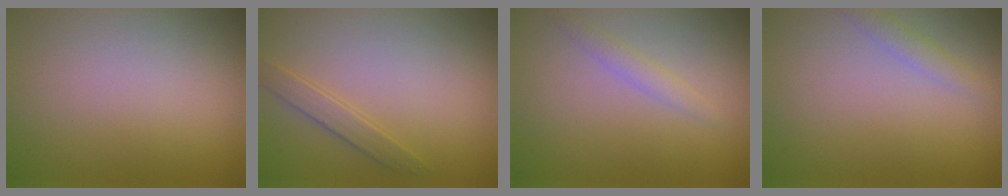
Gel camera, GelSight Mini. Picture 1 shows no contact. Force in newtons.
{"total": 1.6, "press": 1.6, "slide": 0.0}
{"total": 2.0, "press": 2.0, "slide": 0.2}
{"total": 1.5, "press": 1.5, "slide": 0.1}